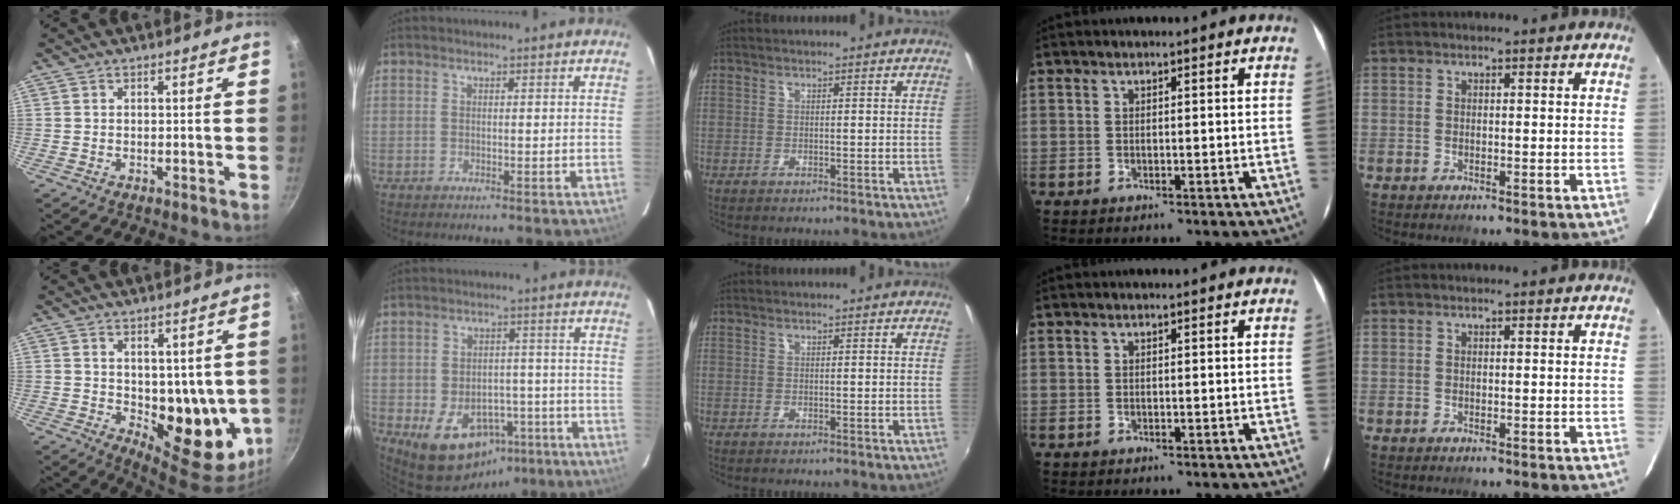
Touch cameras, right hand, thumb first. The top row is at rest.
{"thumb": {"total": 14.1, "force": [-0.2, 8.2, 11.5], "torque": [-0.109, -0.039, 0.013]}, "index": {"total": 13.1, "force": [-7.0, 9.2, 6.1], "torque": [-0.122, 0.020, -0.072]}}